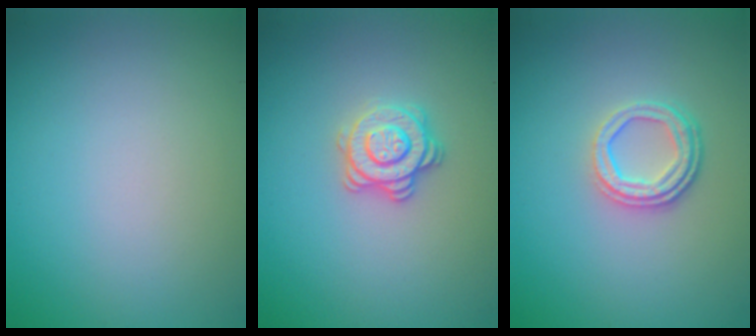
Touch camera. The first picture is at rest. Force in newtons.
{"total": 2.8, "press": 2.6, "slide": 1.0}
{"total": 3.1, "press": 2.5, "slide": 1.8}